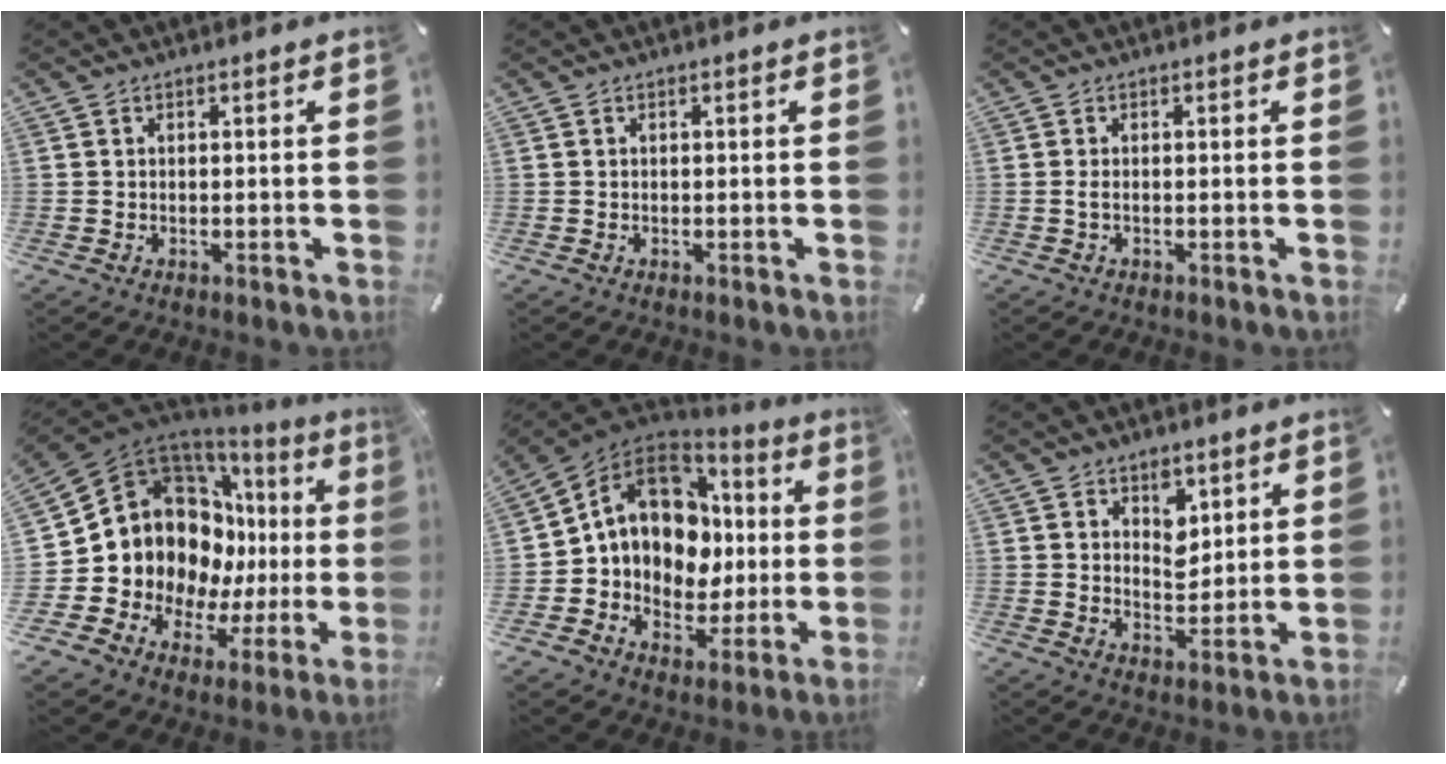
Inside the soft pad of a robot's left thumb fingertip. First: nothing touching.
{"total": 0.0}
{"total": 1.2, "force": [-0.3, 0.4, 1.1], "torque": [-0.021, -0.001, -0.005]}
{"total": 16.0, "force": [2.8, 13.3, 8.4], "torque": [-0.136, -0.060, 0.064]}
{"total": 13.5, "force": [1.9, 11.5, 6.7], "torque": [-0.116, -0.005, 0.048]}
{"total": 6.4, "force": [3.4, 4.9, 2.4], "torque": [-0.016, -0.017, 0.055]}